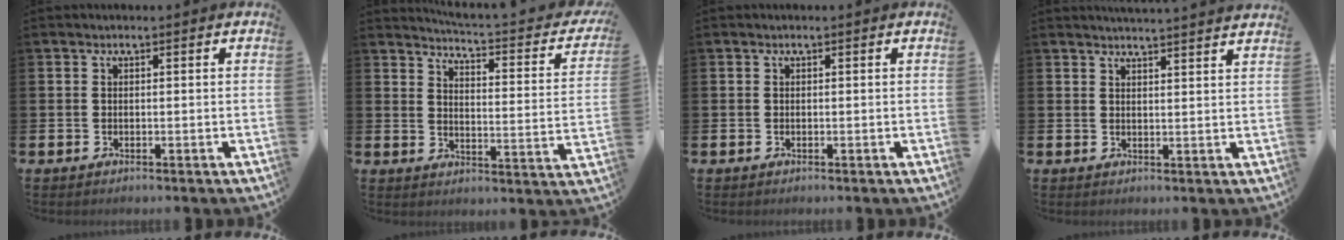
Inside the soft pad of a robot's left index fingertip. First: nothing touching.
{"total": 3.5, "force": [3.3, 0.0, 1.3], "torque": [-0.038, -0.038, 0.045]}
{"total": 0.0}
{"total": 3.2, "force": [3.2, -0.6, -0.2], "torque": [0.001, -0.022, 0.057]}